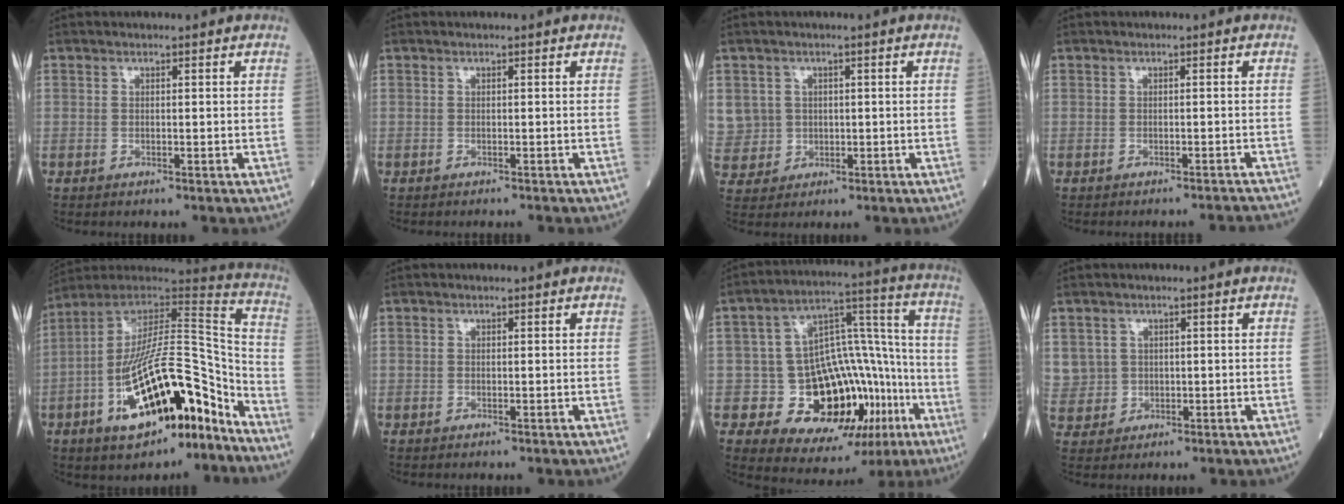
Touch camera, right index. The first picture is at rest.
{"total": 1.4, "force": [-1.4, -0.2, 0.3], "torque": [-0.001, -0.001, -0.017]}
{"total": 6.4, "force": [1.1, 6.3, 0.5], "torque": [-0.020, 0.021, 0.037]}
{"total": 4.9, "force": [-4.8, -0.5, 0.7], "torque": [-0.008, -0.015, -0.048]}
{"total": 21.0, "force": [-10.1, 6.2, 17.3], "torque": [-0.285, 0.018, -0.155]}
{"total": 0.0}
{"total": 17.5, "force": [-6.5, 10.9, 12.0], "torque": [-0.153, 0.057, -0.081]}
{"total": 5.2, "force": [1.4, 5.0, 0.4], "torque": [-0.011, 0.013, 0.041]}